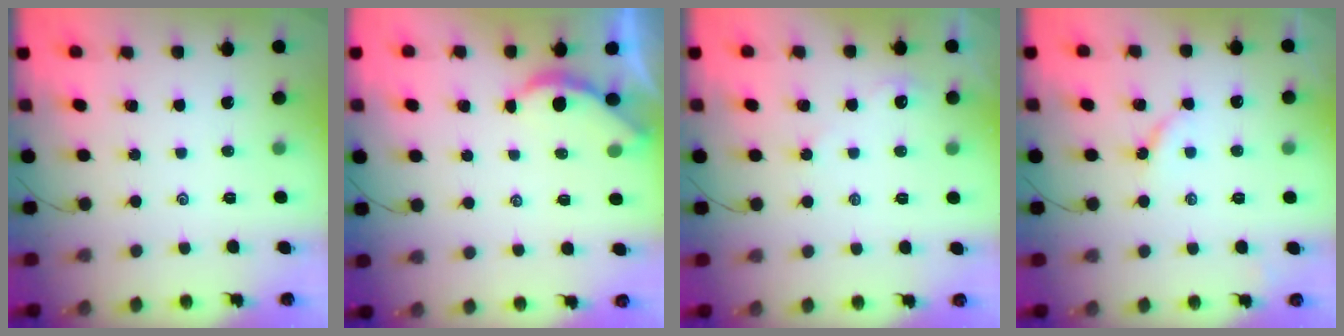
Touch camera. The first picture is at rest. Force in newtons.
{"total": 1.9, "press": 1.9, "slide": 0.1}
{"total": 2.3, "press": 2.3, "slide": 0.2}
{"total": 4.5, "press": 4.4, "slide": 0.4}